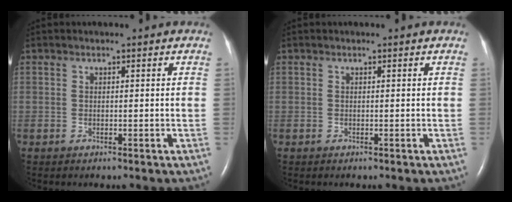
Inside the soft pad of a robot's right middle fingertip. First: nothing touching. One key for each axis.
{"total": 0.0}